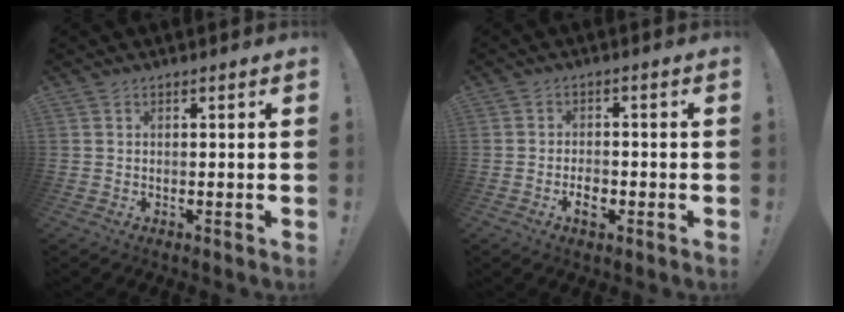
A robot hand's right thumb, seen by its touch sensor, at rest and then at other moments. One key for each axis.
{"total": 4.1, "fx": -1.9, "fy": 2.4, "fz": 2.7, "tx": -0.022, "ty": 0.006, "tz": -0.035}